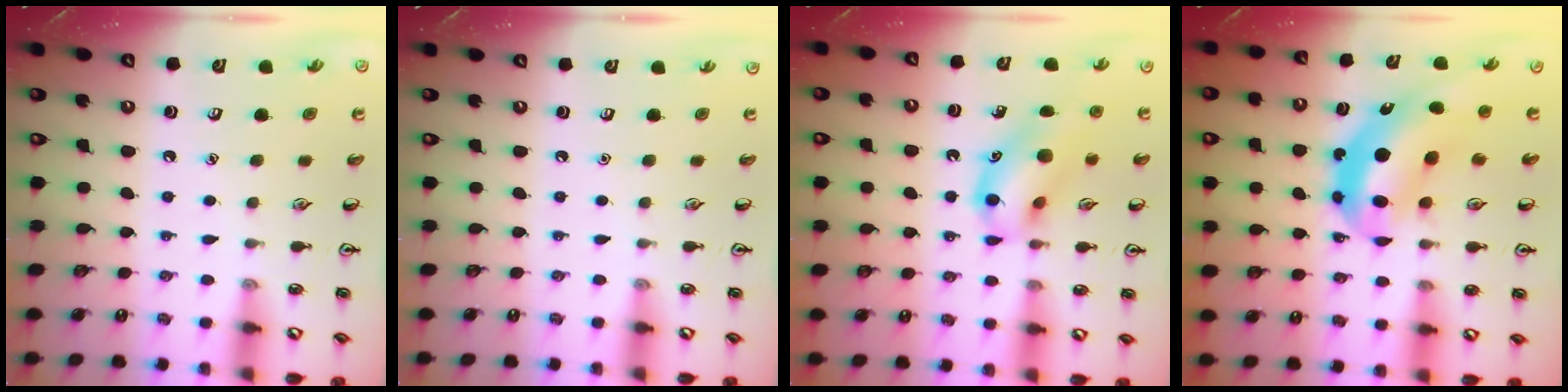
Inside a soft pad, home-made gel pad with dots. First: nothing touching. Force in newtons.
{"total": 0.0}
{"total": 14.1, "press": 13.7, "slide": 3.0}
{"total": 10.4, "press": 10.0, "slide": 3.0}